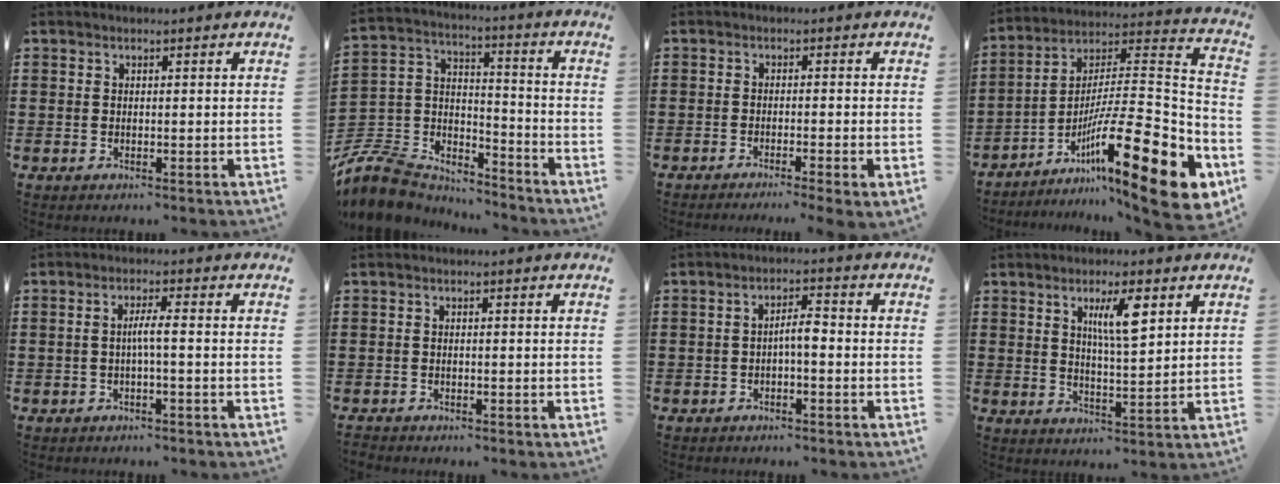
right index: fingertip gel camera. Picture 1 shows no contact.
{"total": 8.8, "force": [-7.7, 3.8, 1.7], "torque": [-0.065, 0.006, -0.155]}
{"total": 1.5, "force": [-1.2, -0.4, 0.8], "torque": [-0.015, -0.004, -0.022]}
{"total": 20.0, "force": [-9.2, 3.7, 17.3], "torque": [-0.273, 0.007, -0.157]}
{"total": 2.5, "force": [-0.5, 0.0, 2.5], "torque": [-0.047, -0.001, -0.012]}
{"total": 0.7, "force": [-0.7, 0.2, -0.2], "torque": [0.001, 0.002, -0.016]}
{"total": 2.9, "force": [-0.9, 0.8, 2.7], "torque": [-0.050, 0.007, -0.019]}
{"total": 6.2, "force": [2.9, 1.4, 5.3], "torque": [-0.097, 0.004, 0.043]}